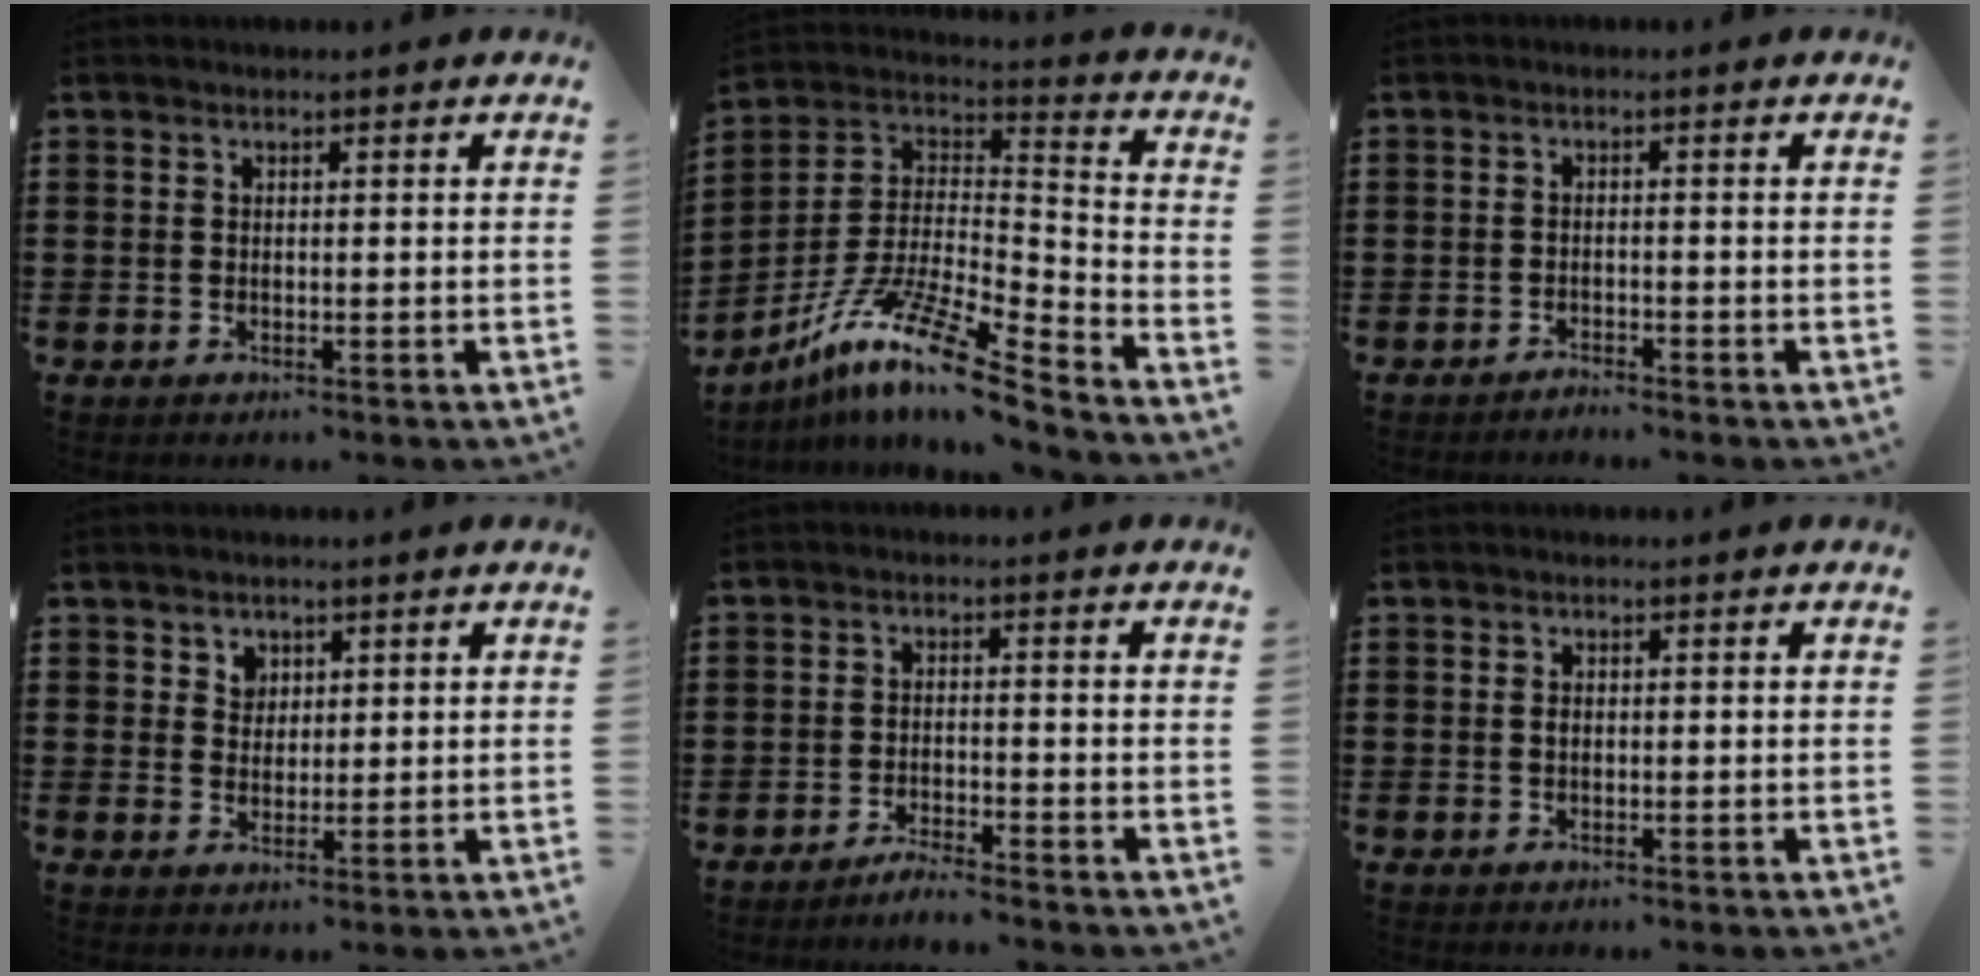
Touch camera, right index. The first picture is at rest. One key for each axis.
{"total": 13.0, "fx": -9.8, "fy": 1.6, "fz": 8.4, "tx": -0.169, "ty": 0.011, "tz": -0.192}
{"total": 1.3, "fx": -1.3, "fy": 0.1, "fz": 0.0, "tx": -0.003, "ty": 0.003, "tz": -0.028}
{"total": 2.5, "fx": 1.5, "fy": 2.0, "fz": 0.2, "tx": -0.013, "ty": 0.009, "tz": 0.028}
{"total": 2.5, "fx": -2.5, "fy": -0.3, "fz": 0.4, "tx": -0.009, "ty": 0.002, "tz": -0.051}
{"total": 0.9, "fx": 0.0, "fy": 0.5, "fz": 0.7, "tx": -0.016, "ty": 0.001, "tz": -0.001}